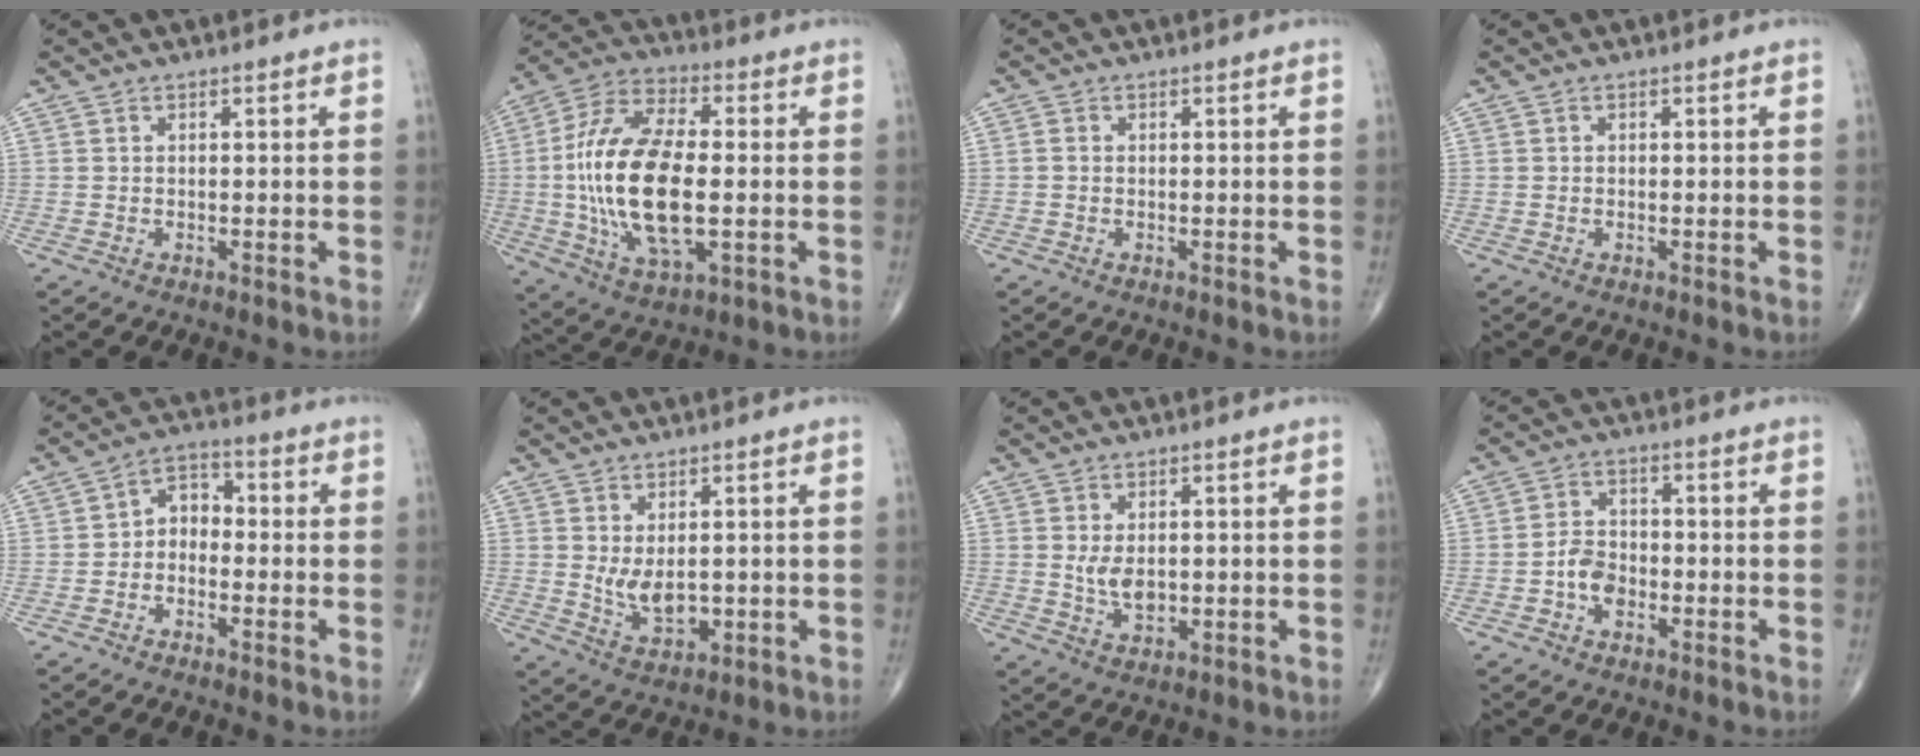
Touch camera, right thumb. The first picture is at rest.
{"total": 21.2, "force": [-1.2, 9.8, 18.7], "torque": [-0.375, 0.008, -0.020]}
{"total": 0.7, "force": [-0.1, 0.6, 0.4], "torque": [-0.006, 0.001, -0.003]}
{"total": 0.0}
{"total": 5.2, "force": [-1.2, 3.9, 3.2], "torque": [-0.032, 0.030, -0.039]}
{"total": 6.0, "force": [0.6, 3.5, 4.9], "torque": [-0.071, -0.018, 0.024]}
{"total": 4.8, "force": [0.4, 3.0, 3.8], "torque": [-0.059, -0.010, 0.014]}
{"total": 4.8, "force": [-1.8, 3.4, 2.9], "torque": [-0.040, 0.019, -0.039]}